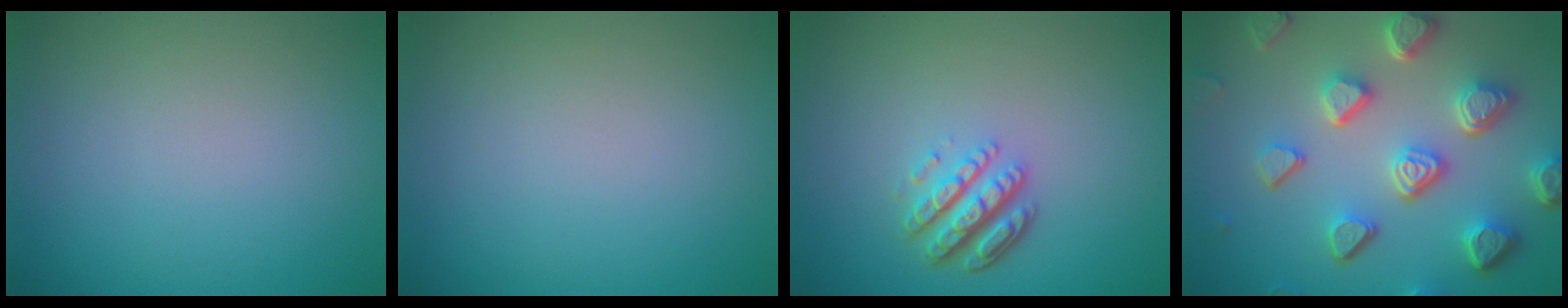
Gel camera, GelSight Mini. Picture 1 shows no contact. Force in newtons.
{"total": 0.0}
{"total": 4.4, "press": 3.2, "slide": 3.0}
{"total": 7.5, "press": 5.7, "slide": 4.9}